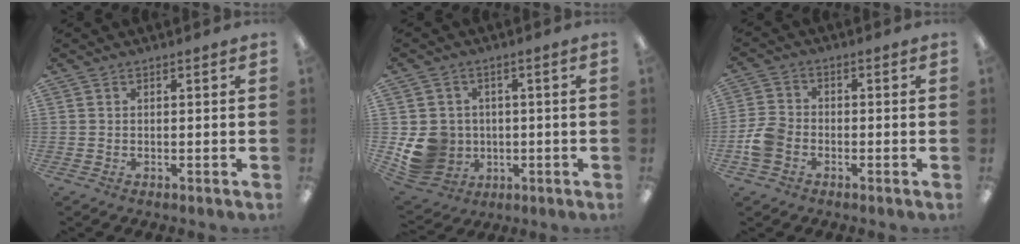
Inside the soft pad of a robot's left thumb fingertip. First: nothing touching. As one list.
[{"total": 9.4, "force": [-0.8, 9.0, 2.7], "torque": [-0.083, 0.007, -0.003]}, {"total": 6.1, "force": [-2.2, 4.6, 3.3], "torque": [-0.062, 0.016, -0.039]}]